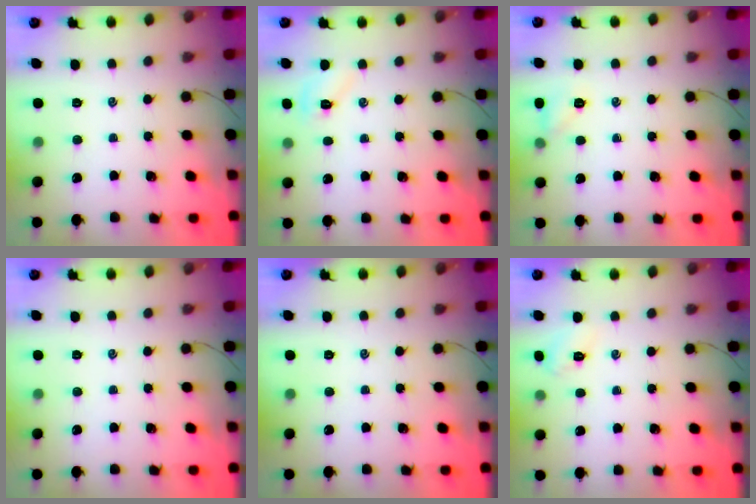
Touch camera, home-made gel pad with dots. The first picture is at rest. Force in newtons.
{"total": 7.0, "press": 6.8, "slide": 1.5}
{"total": 6.1, "press": 5.9, "slide": 1.6}
{"total": 0.0}
{"total": 0.0}
{"total": 5.7, "press": 5.5, "slide": 1.5}